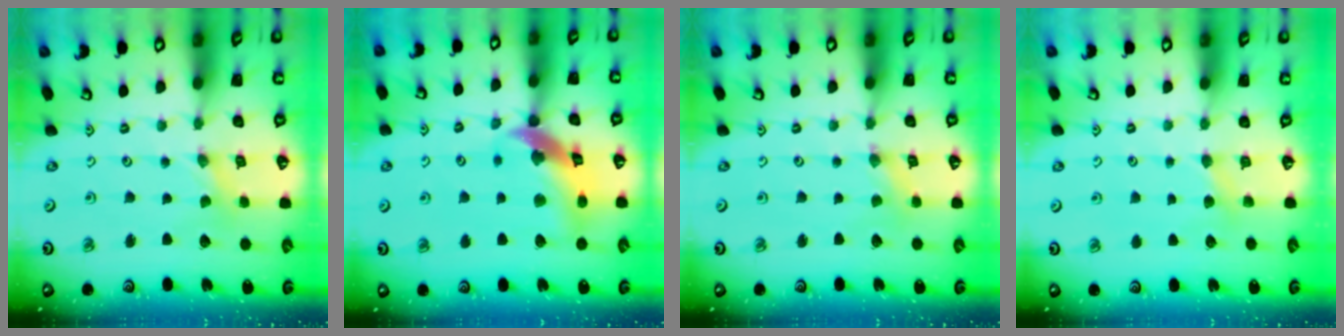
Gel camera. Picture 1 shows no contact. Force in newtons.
{"total": 14.4, "press": 14.3, "slide": 2.0}
{"total": 1.0, "press": 1.0, "slide": 0.1}
{"total": 2.9, "press": 2.9, "slide": 0.5}